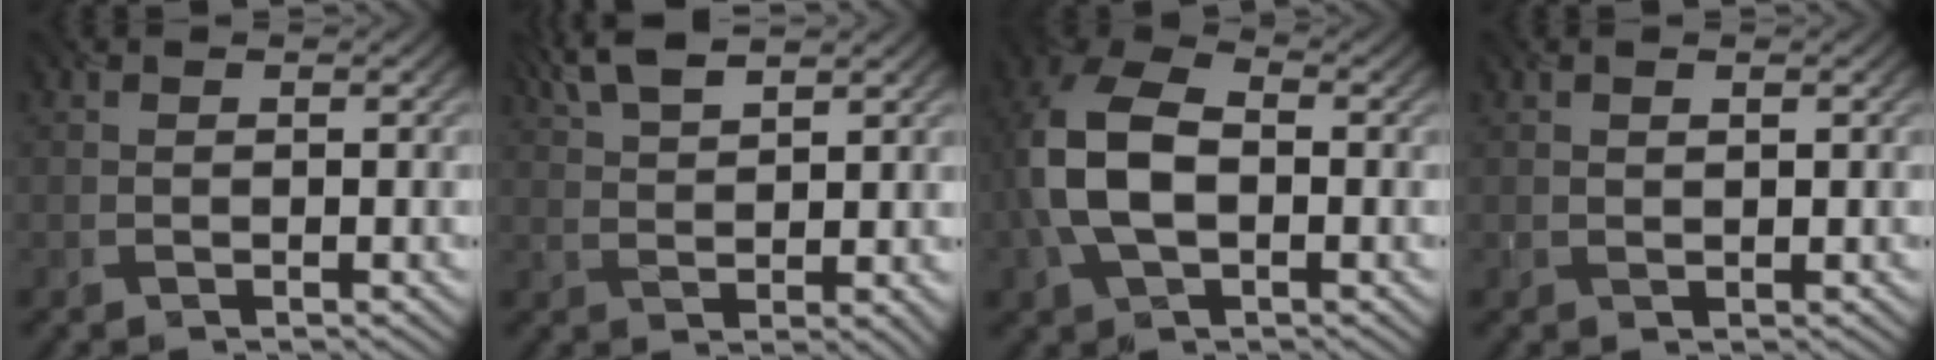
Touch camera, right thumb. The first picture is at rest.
{"total": 5.6, "force": [3.9, 1.5, 3.7], "torque": [-0.069, 0.020, 0.079]}
{"total": 8.9, "force": [-0.5, 5.9, 6.7], "torque": [-0.164, 0.011, -0.017]}
{"total": 0.6, "force": [0.5, 0.4, -0.2], "torque": [0.001, 0.002, 0.013]}